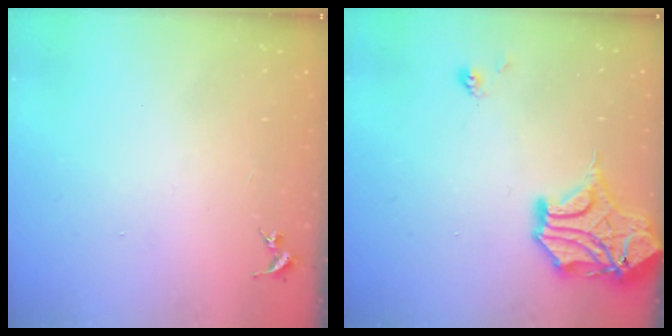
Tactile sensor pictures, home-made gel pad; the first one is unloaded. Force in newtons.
{"total": 15.2, "press": 15.1, "slide": 2.2}